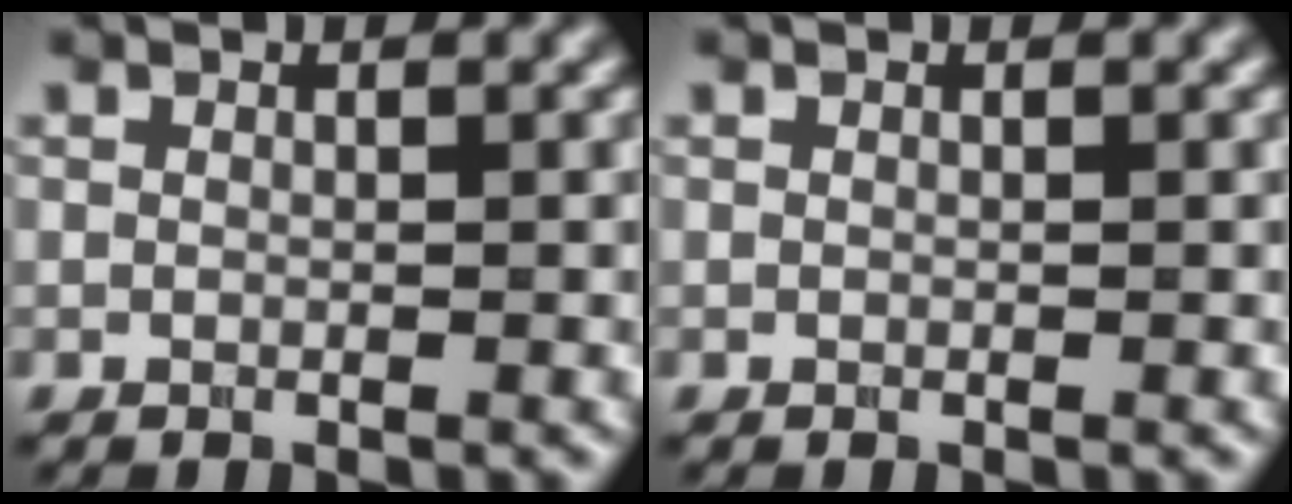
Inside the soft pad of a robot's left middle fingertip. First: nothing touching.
{"total": 0.0}